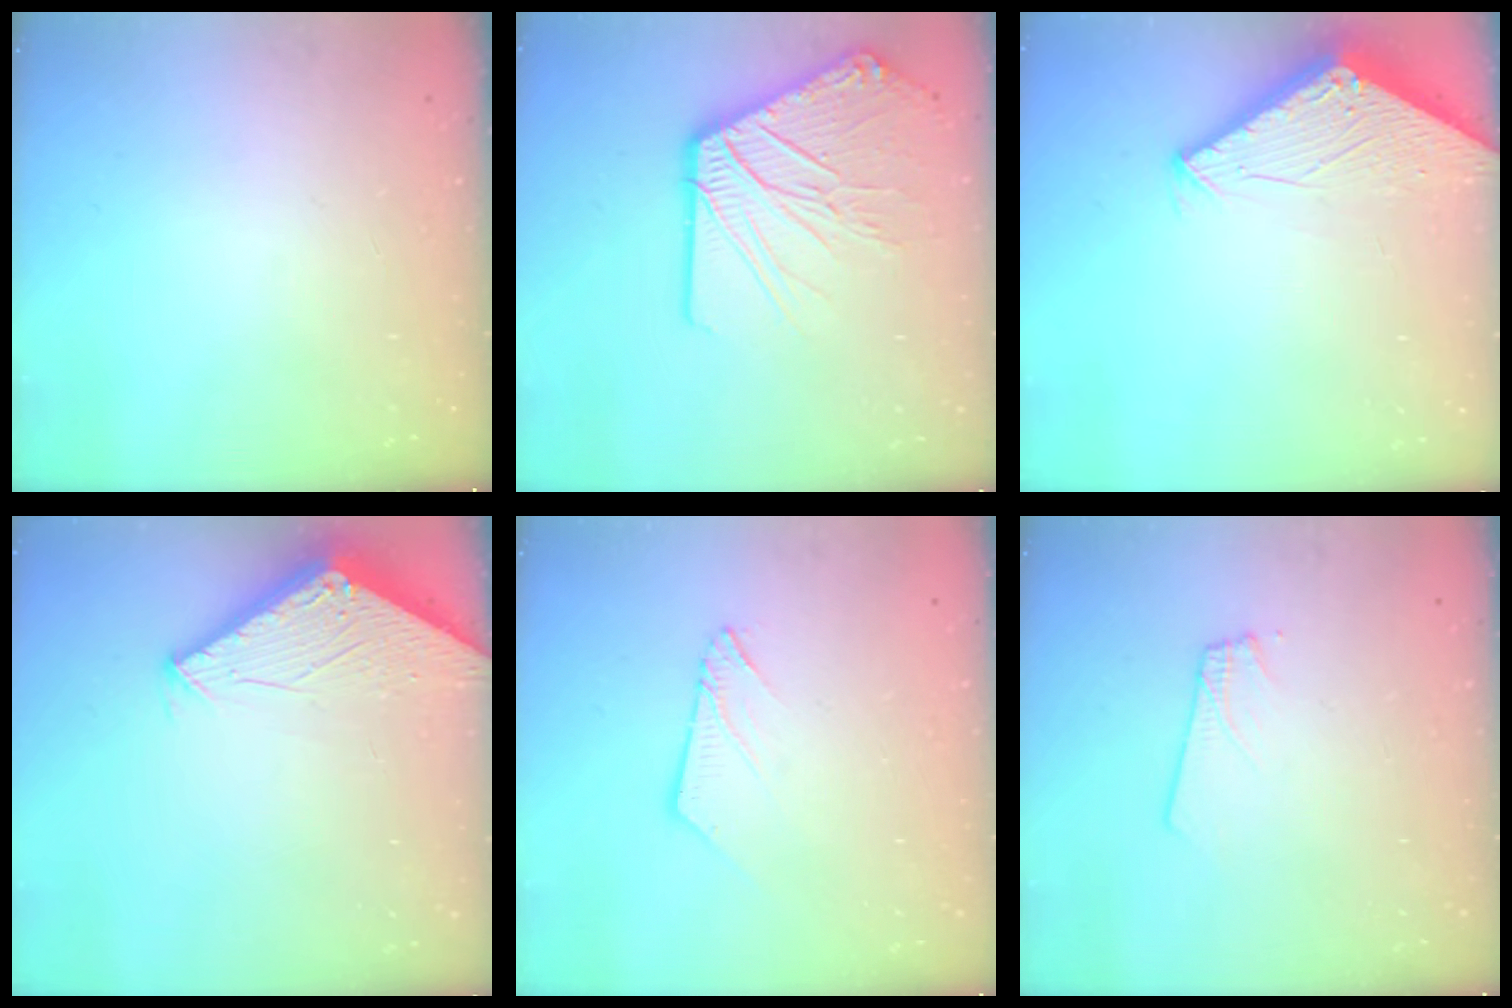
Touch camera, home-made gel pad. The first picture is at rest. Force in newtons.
{"total": 18.4, "press": 18.2, "slide": 2.8}
{"total": 2.9, "press": 2.9, "slide": 0.2}
{"total": 2.9, "press": 2.9, "slide": 0.2}
{"total": 5.3, "press": 5.3, "slide": 0.4}
{"total": 2.4, "press": 2.4, "slide": 0.3}